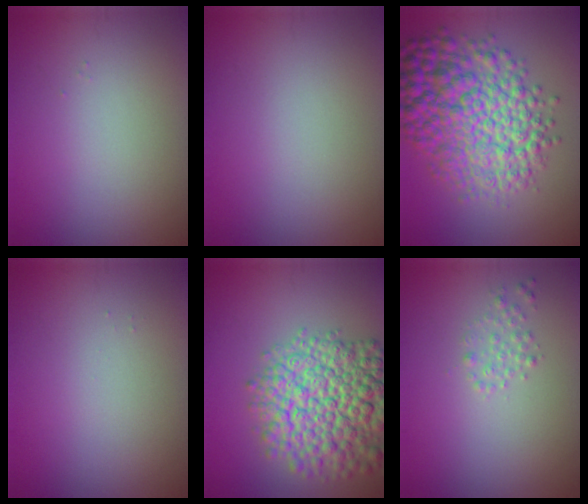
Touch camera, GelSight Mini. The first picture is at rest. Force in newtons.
{"total": 0.0}
{"total": 10.1, "press": 10.1, "slide": 0.1}
{"total": 0.0}
{"total": 10.3, "press": 10.3, "slide": 0.4}
{"total": 1.2, "press": 1.2, "slide": 0.0}